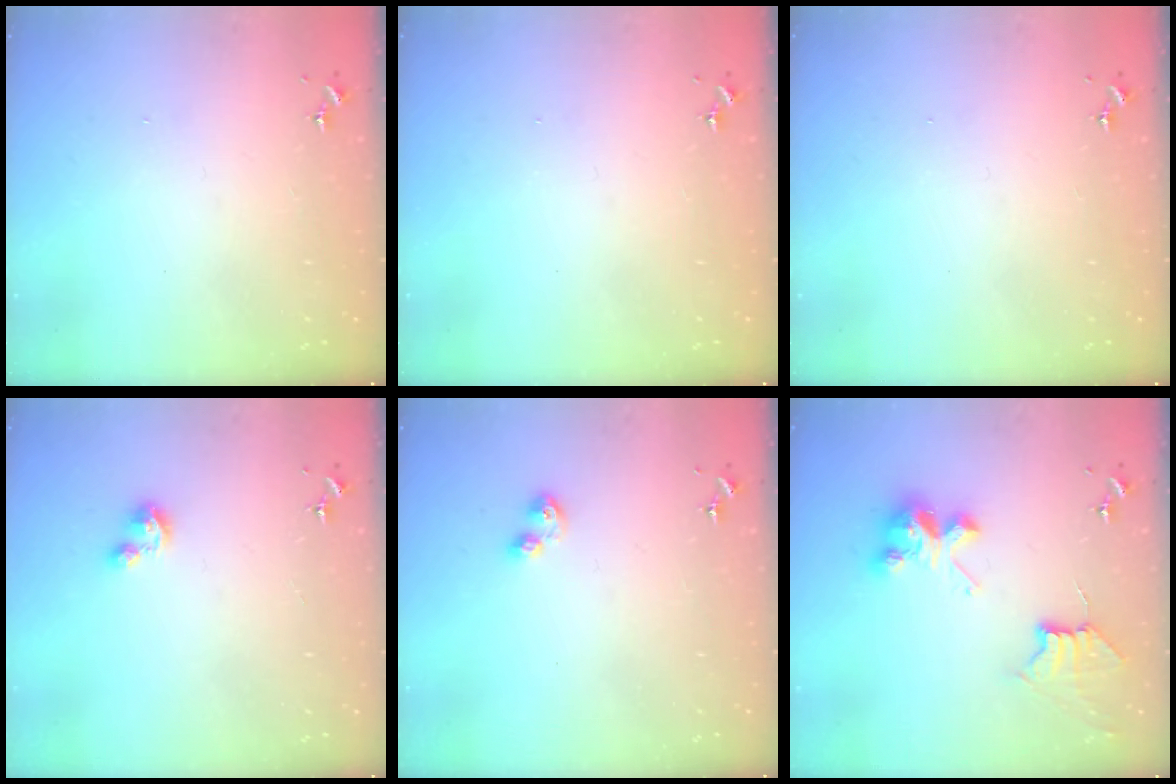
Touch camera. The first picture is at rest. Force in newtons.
{"total": 0.0}
{"total": 0.0}
{"total": 3.5, "press": 3.5, "slide": 0.3}
{"total": 5.9, "press": 5.8, "slide": 1.0}
{"total": 9.5, "press": 9.5, "slide": 0.7}